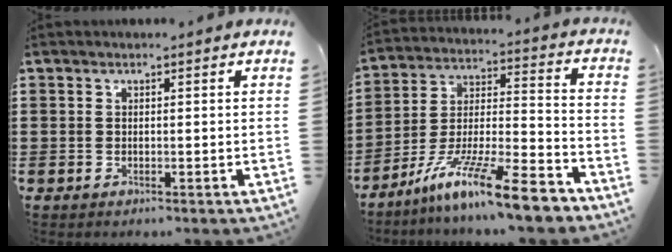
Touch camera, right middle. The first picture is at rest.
{"total": 13.9, "force": [-10.9, 1.2, 8.6], "torque": [-0.144, 0.027, -0.201]}